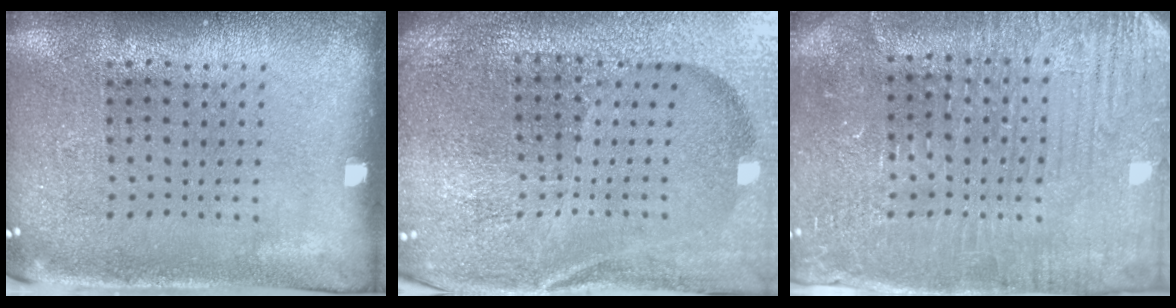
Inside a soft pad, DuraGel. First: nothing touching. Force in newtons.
{"total": 4.6, "press": 4.3, "slide": 1.4}
{"total": 3.7, "press": 3.6, "slide": 0.7}